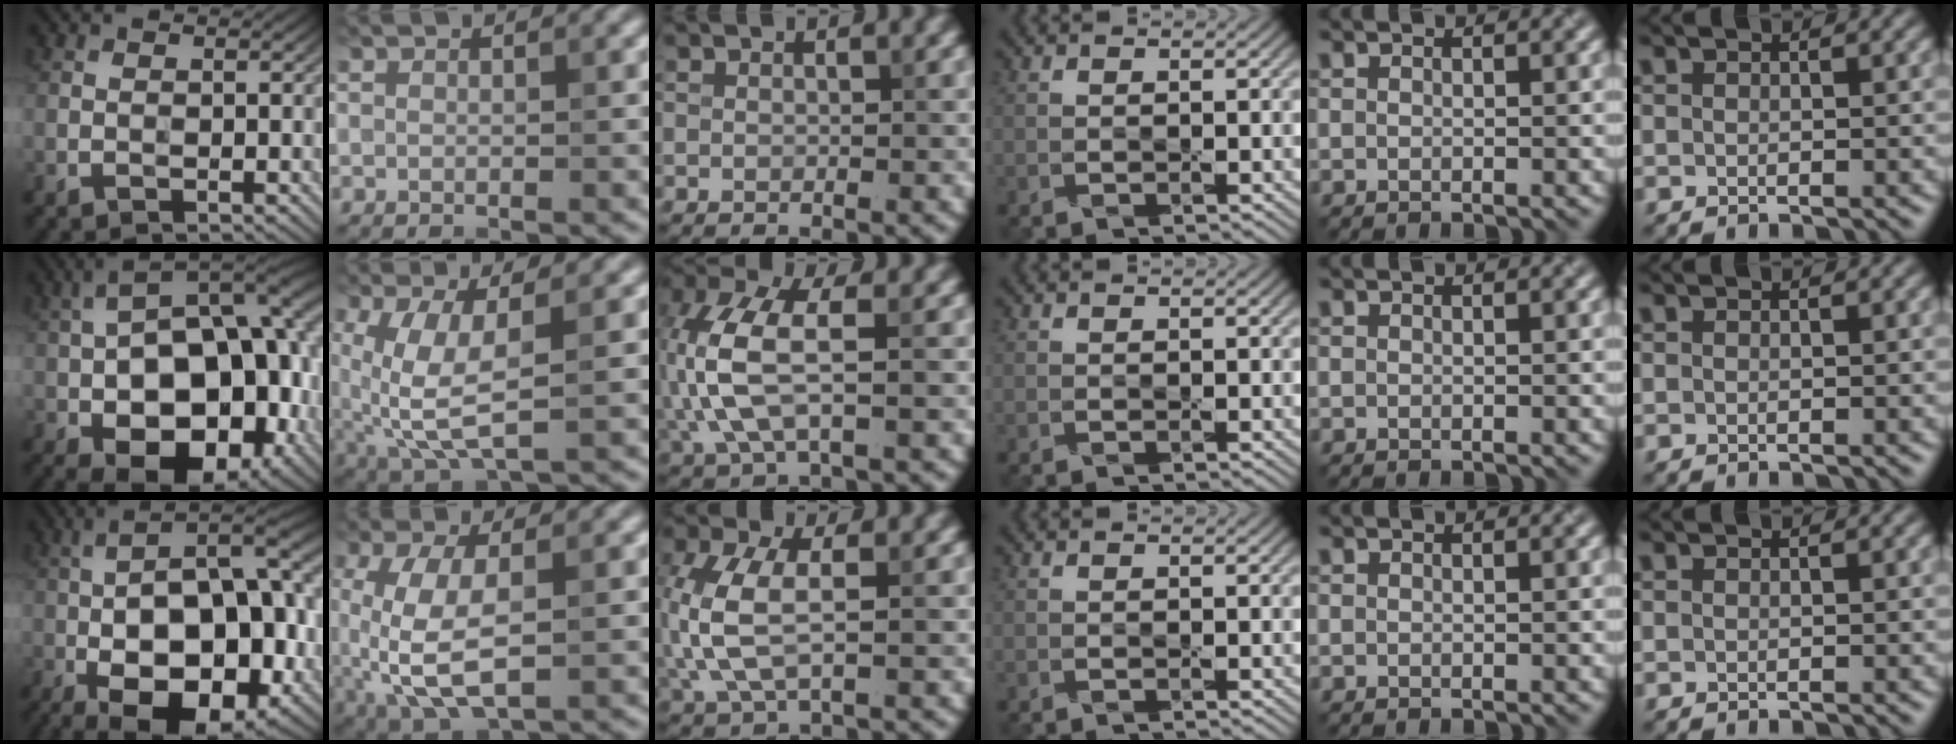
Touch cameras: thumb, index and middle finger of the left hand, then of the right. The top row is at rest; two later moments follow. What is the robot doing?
{"motion": "wipe", "object": "mirror"}